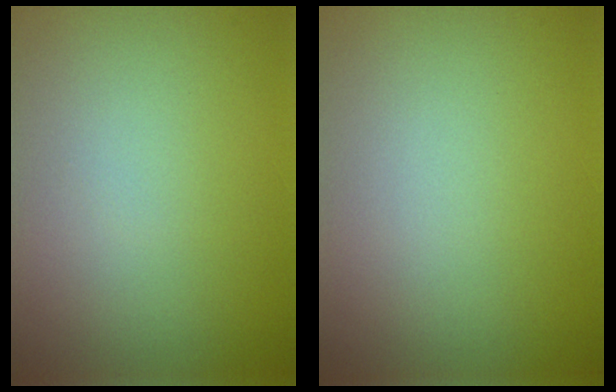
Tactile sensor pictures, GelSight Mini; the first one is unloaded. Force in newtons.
{"total": 0.0}